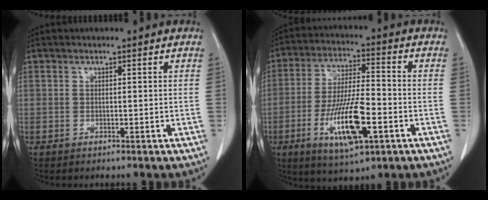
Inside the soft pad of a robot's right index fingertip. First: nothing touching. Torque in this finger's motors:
{"motor_torque": [2.06, -0.08, 0.56, 0.17]}